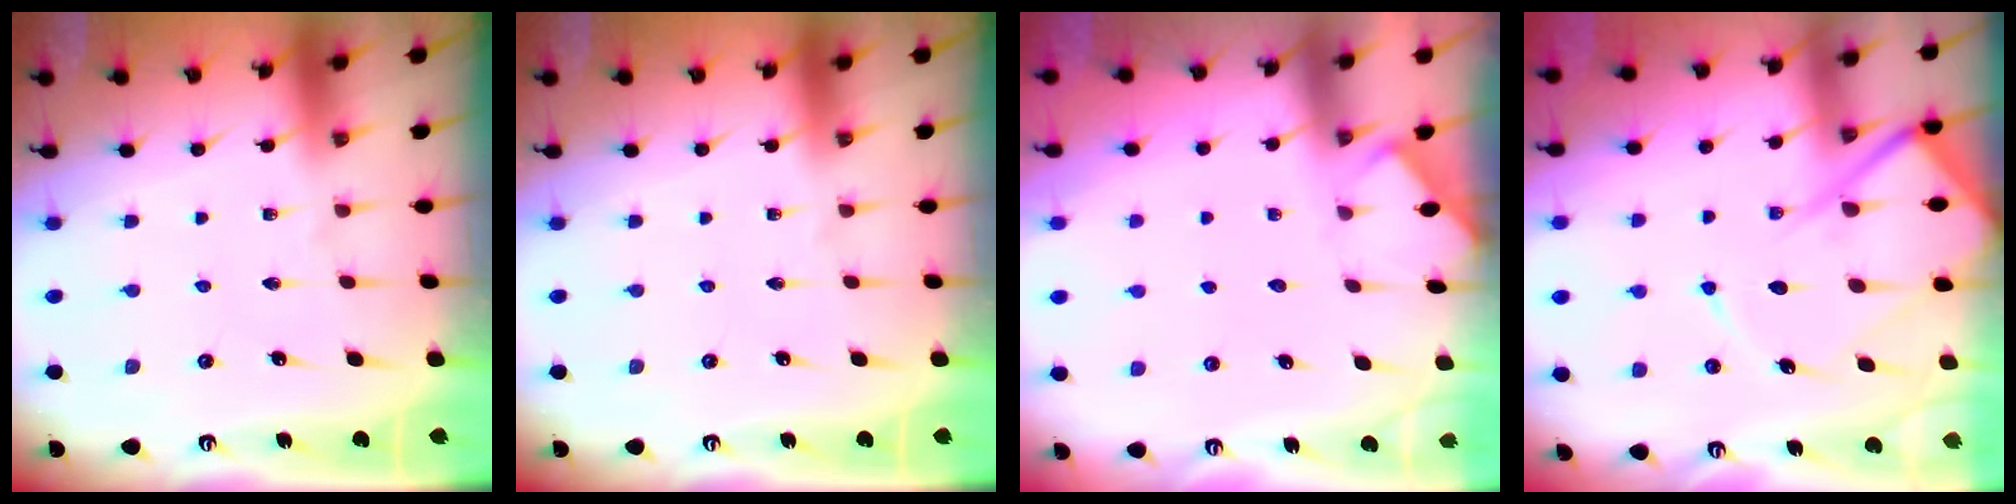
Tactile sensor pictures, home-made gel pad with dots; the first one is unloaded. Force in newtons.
{"total": 0.0}
{"total": 1.9, "press": 1.9, "slide": 0.3}
{"total": 12.7, "press": 12.7, "slide": 1.3}